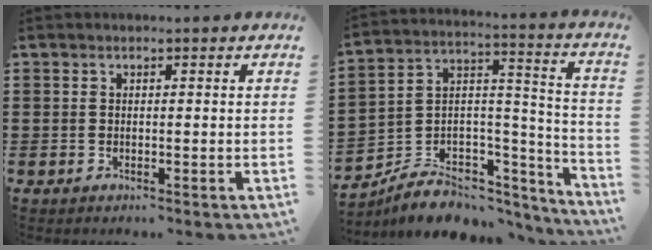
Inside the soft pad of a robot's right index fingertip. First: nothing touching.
{"total": 6.9, "force": [-4.9, 4.3, 2.1], "torque": [-0.039, 0.011, -0.084]}